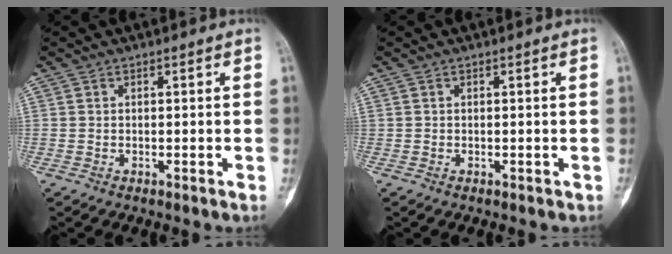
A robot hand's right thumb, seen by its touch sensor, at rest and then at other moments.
{"total": 0.0}